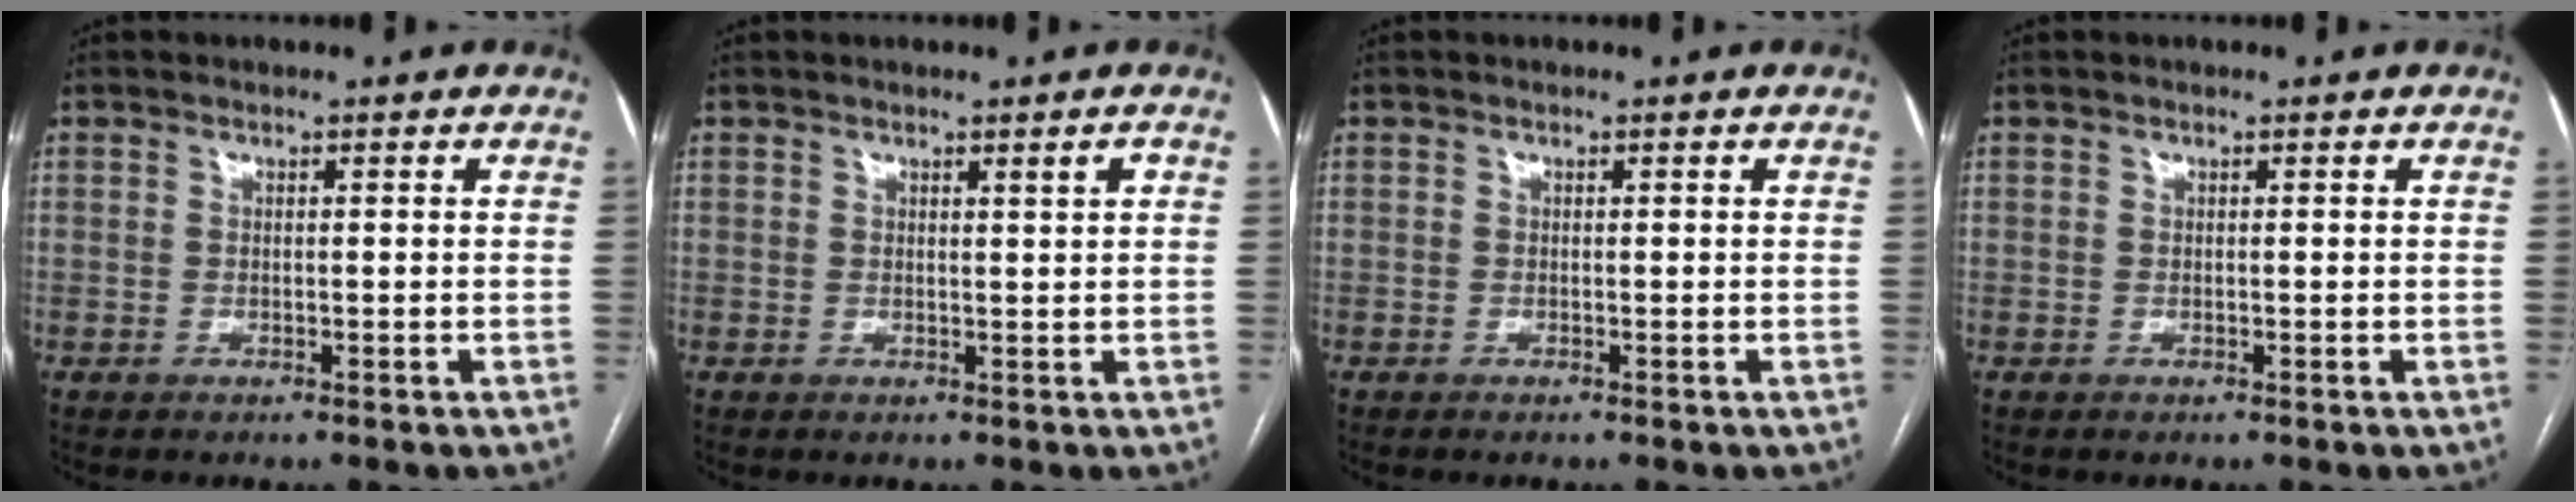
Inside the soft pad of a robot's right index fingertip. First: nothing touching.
{"total": 1.3, "force": [0.7, -0.2, 1.1], "torque": [-0.015, -0.003, 0.009]}
{"total": 0.0}
{"total": 0.0}